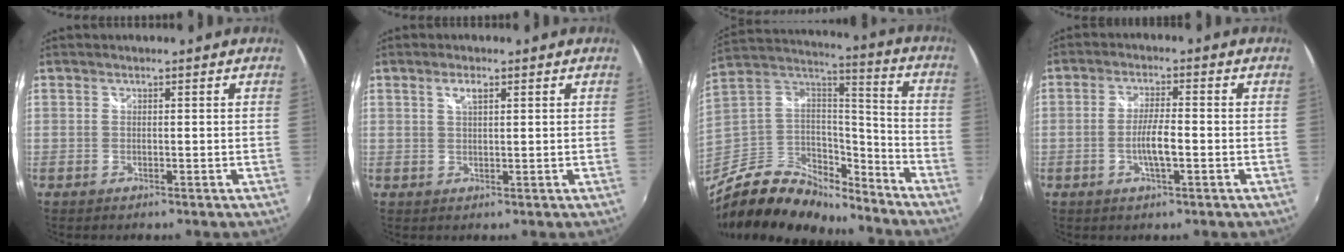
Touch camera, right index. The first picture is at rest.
{"total": 2.2, "force": [1.1, 0.7, 1.8], "torque": [-0.031, 0.003, 0.018]}
{"total": 20.3, "force": [-15.2, 9.8, 9.3], "torque": [-0.213, 0.027, -0.256]}
{"total": 4.9, "force": [-1.3, 0.8, 4.6], "torque": [-0.091, 0.002, -0.022]}